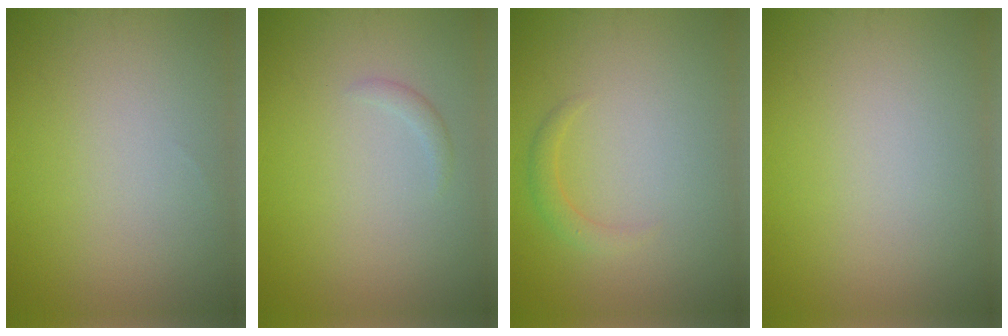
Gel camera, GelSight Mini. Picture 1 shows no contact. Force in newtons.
{"total": 0.8, "press": 0.8, "slide": 0.1}
{"total": 1.3, "press": 1.3, "slide": 0.1}
{"total": 0.0}